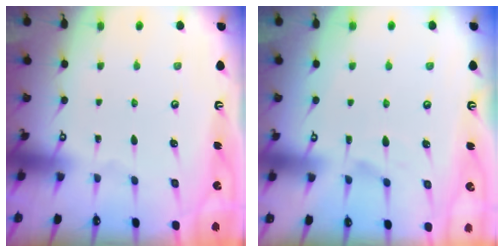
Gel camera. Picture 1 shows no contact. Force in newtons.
{"total": 1.7, "press": 1.3, "slide": 1.1}